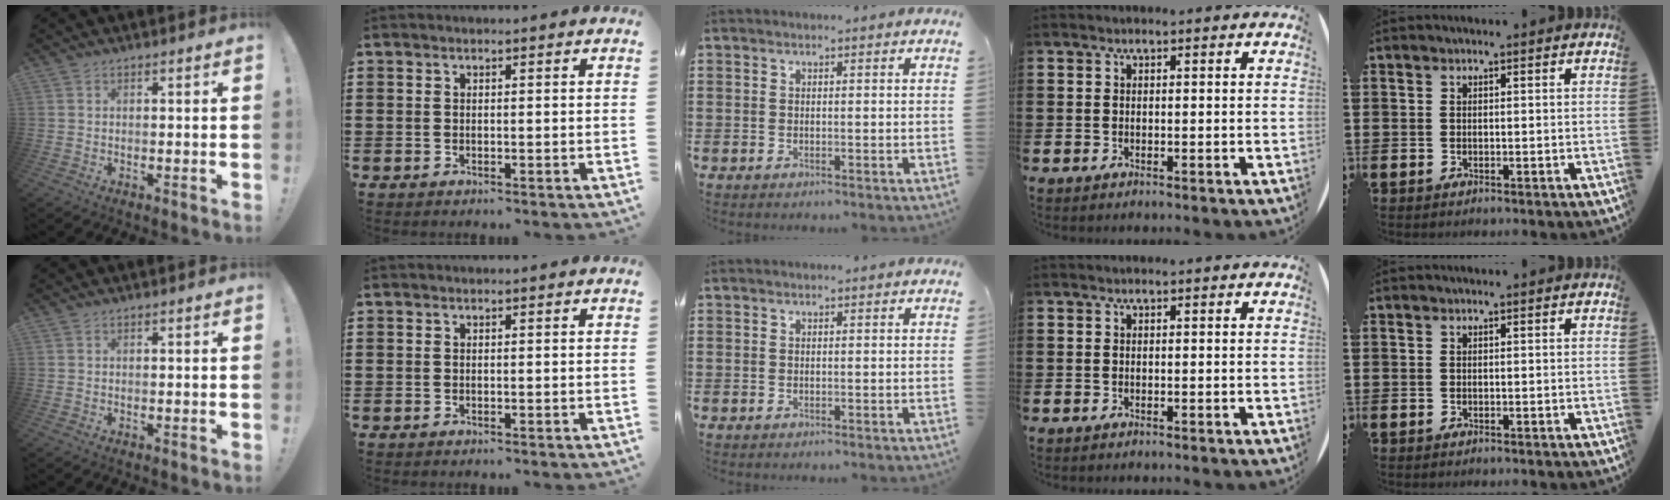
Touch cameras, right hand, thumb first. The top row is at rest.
{}